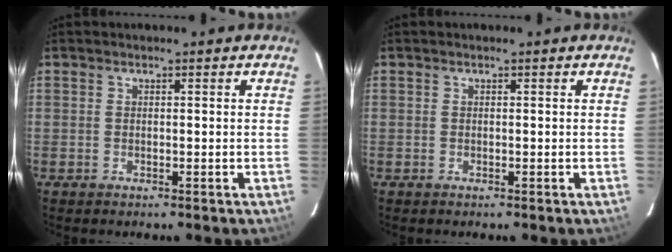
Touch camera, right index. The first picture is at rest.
{"total": 0.0}